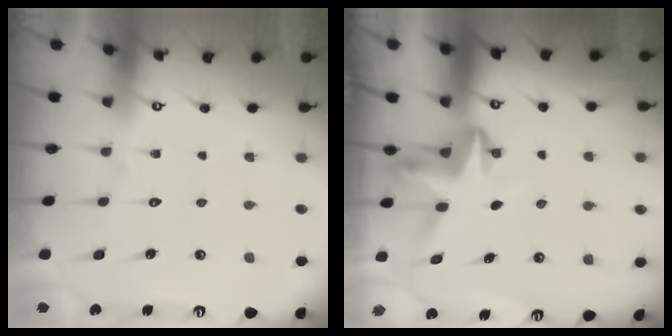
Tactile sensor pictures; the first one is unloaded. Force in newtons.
{"total": 3.8, "press": 3.8, "slide": 0.3}